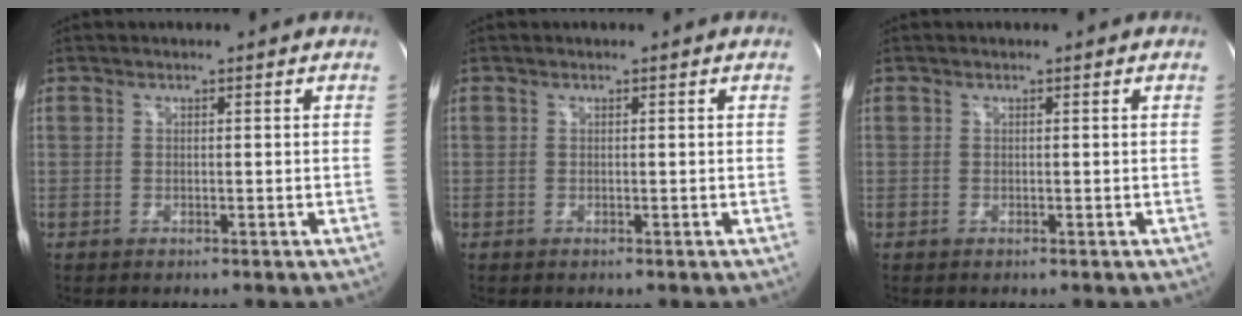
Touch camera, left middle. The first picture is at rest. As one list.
[{"total": 0.0}, {"total": 0.0}]